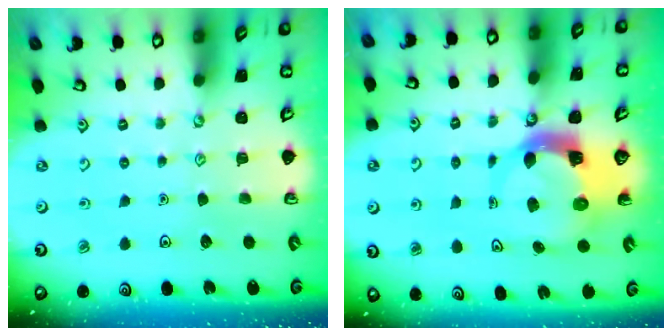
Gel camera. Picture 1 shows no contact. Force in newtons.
{"total": 5.4, "press": 5.4, "slide": 0.8}